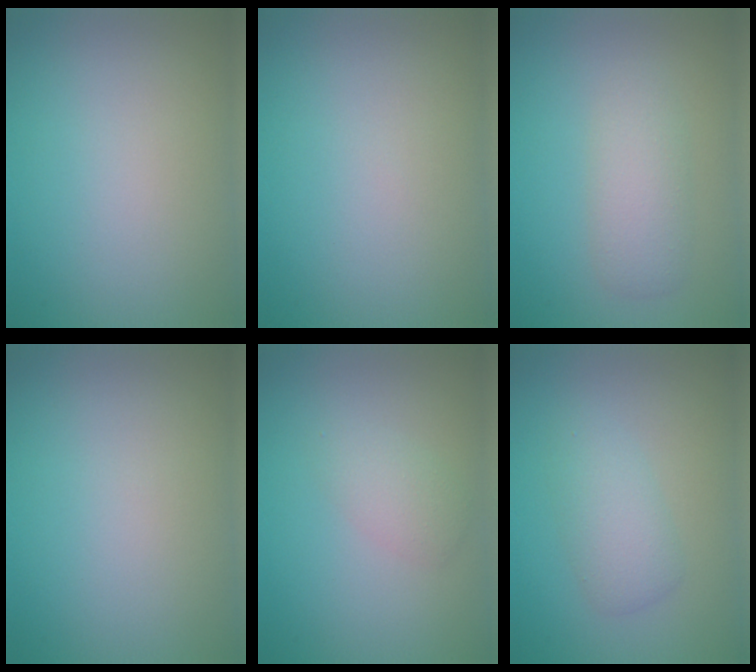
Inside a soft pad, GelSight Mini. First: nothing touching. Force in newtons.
{"total": 0.5, "press": 0.5, "slide": 0.1}
{"total": 3.0, "press": 3.0, "slide": 0.1}
{"total": 0.0}
{"total": 2.0, "press": 2.0, "slide": 0.0}
{"total": 2.9, "press": 2.9, "slide": 0.0}